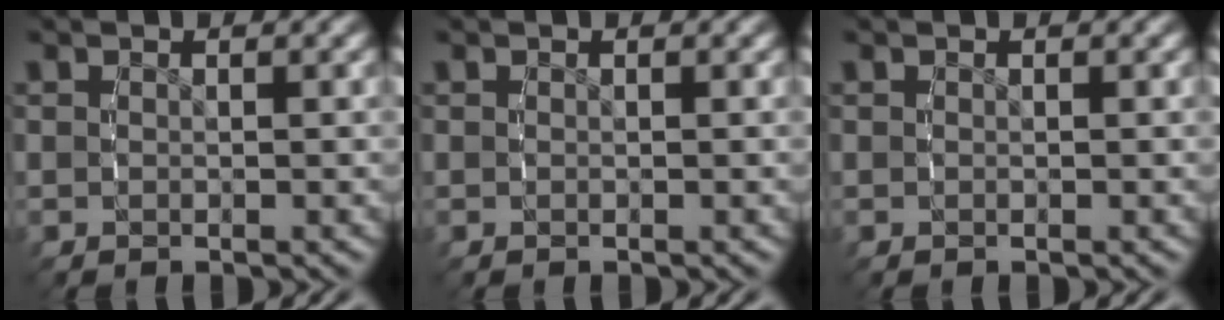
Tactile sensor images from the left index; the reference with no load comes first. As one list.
[{"total": 0.0}, {"total": 0.0}]